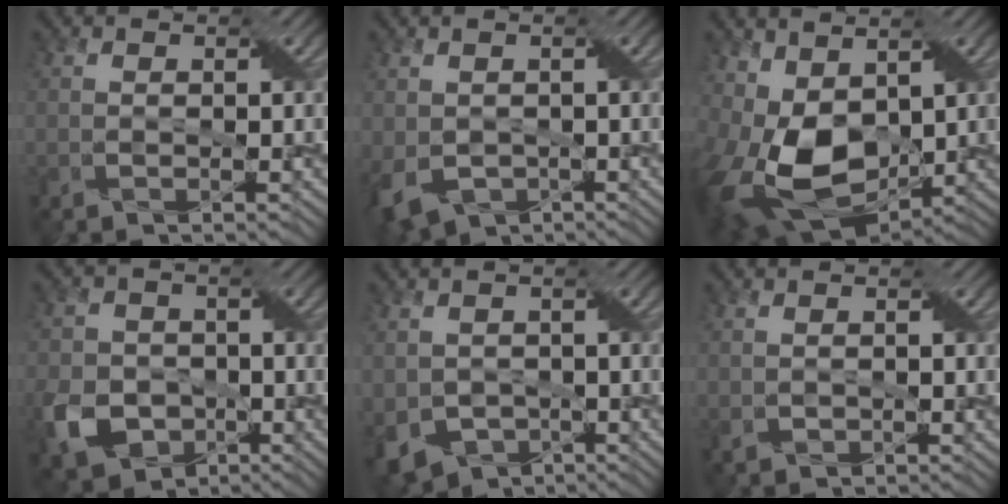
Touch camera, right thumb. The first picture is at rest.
{"total": 5.1, "force": [-1.6, 3.8, 3.0], "torque": [-0.081, -0.015, -0.026]}
{"total": 14.1, "force": [0.4, 9.3, 10.5], "torque": [-0.253, -0.029, 0.015]}
{"total": 7.8, "force": [-2.9, 6.2, 3.7], "torque": [-0.097, -0.019, -0.064]}
{"total": 6.2, "force": [-2.5, 4.7, 3.2], "torque": [-0.081, -0.020, -0.044]}
{"total": 1.1, "force": [-0.3, 0.7, 0.8], "torque": [-0.020, -0.002, 0.000]}